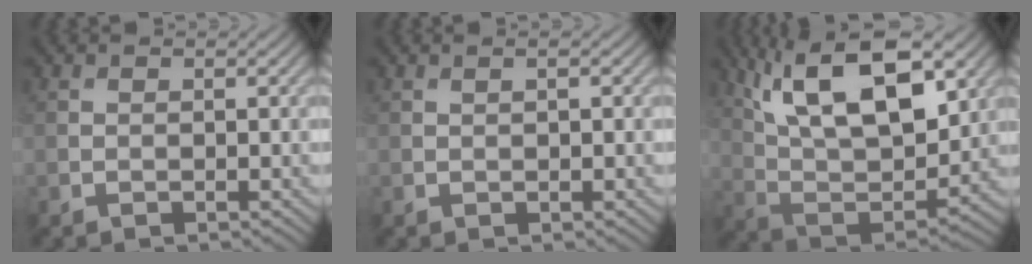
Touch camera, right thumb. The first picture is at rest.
{"total": 0.7, "force": [0.2, 0.1, 0.7], "torque": [-0.013, 0.005, 0.003]}
{"total": 17.1, "force": [8.4, 7.5, 12.9], "torque": [-0.247, 0.012, 0.140]}